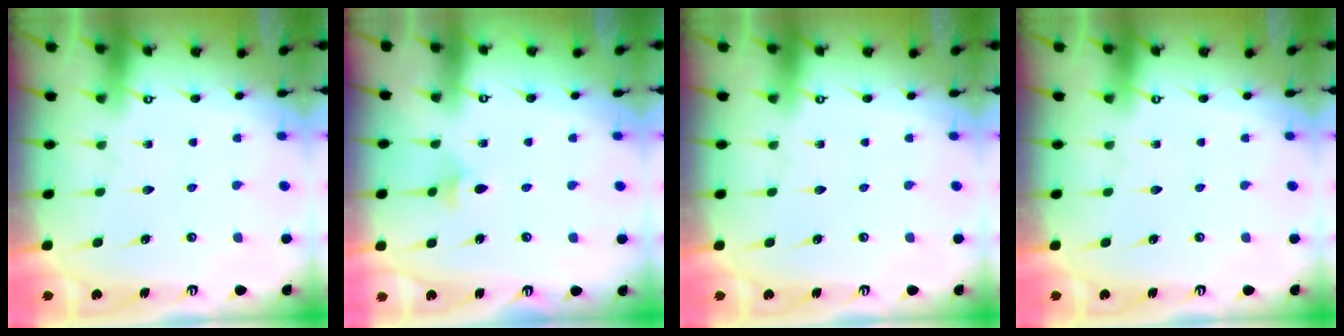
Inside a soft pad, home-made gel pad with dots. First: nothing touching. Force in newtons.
{"total": 4.9, "press": 4.7, "slide": 1.1}
{"total": 0.0}
{"total": 0.0}